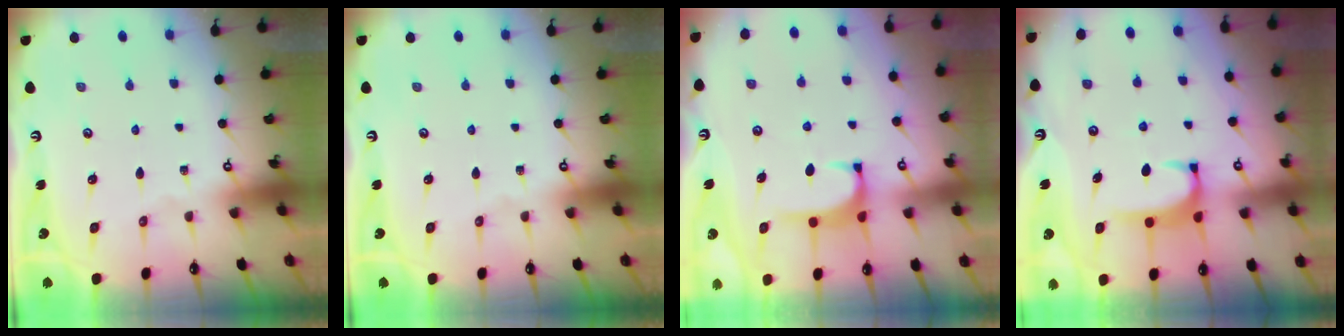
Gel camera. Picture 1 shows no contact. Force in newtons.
{"total": 0.0}
{"total": 1.1, "press": 0.8, "slide": 0.8}
{"total": 2.0, "press": 1.9, "slide": 0.5}